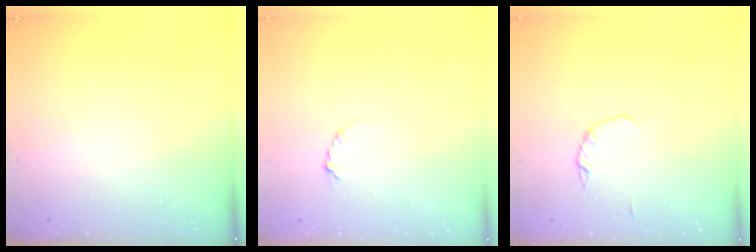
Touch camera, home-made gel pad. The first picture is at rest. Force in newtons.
{"total": 2.3, "press": 2.3, "slide": 0.4}
{"total": 1.4, "press": 1.3, "slide": 0.3}